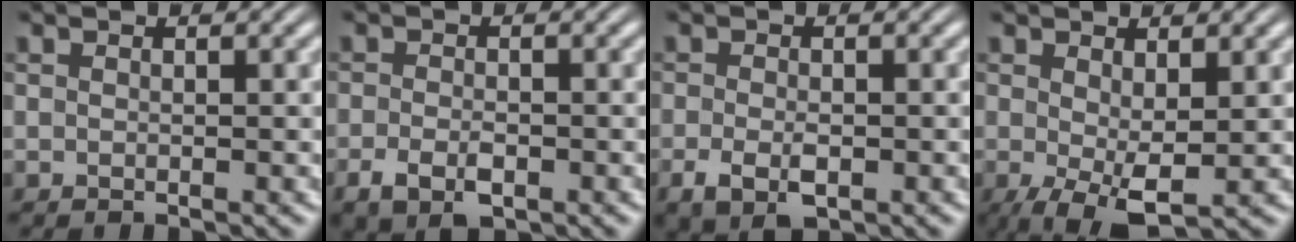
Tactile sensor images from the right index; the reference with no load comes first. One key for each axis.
{"total": 3.2, "fx": -1.8, "fy": 1.8, "fz": 2.1, "tx": -0.042, "ty": -0.014, "tz": -0.023}
{"total": 3.4, "fx": -1.7, "fy": 1.9, "fz": 2.3, "tx": -0.051, "ty": -0.018, "tz": -0.019}
{"total": 4.4, "fx": -1.7, "fy": 1.8, "fz": 3.6, "tx": -0.064, "ty": -0.037, "tz": -0.010}